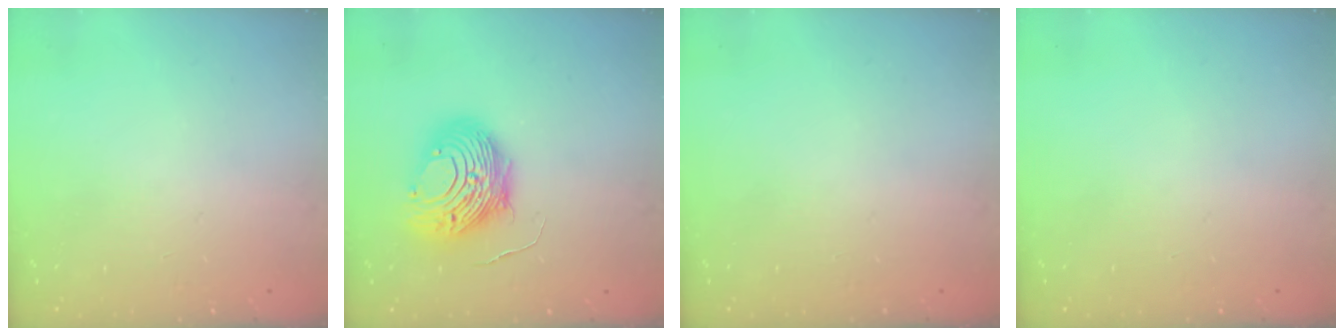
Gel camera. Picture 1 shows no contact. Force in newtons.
{"total": 13.0, "press": 12.9, "slide": 1.4}
{"total": 0.0}
{"total": 0.0}